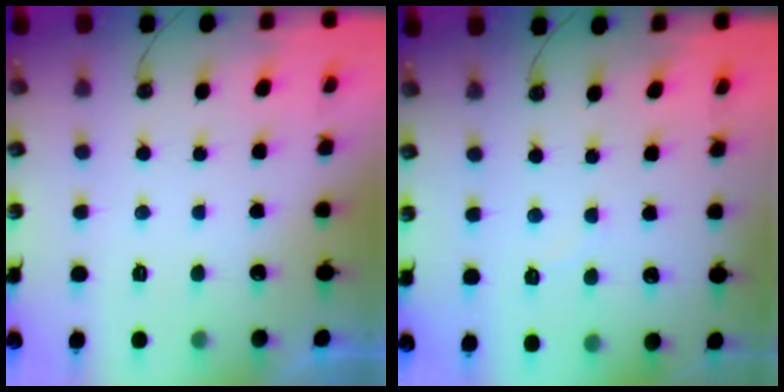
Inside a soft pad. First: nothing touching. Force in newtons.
{"total": 2.7, "press": 2.7, "slide": 0.4}